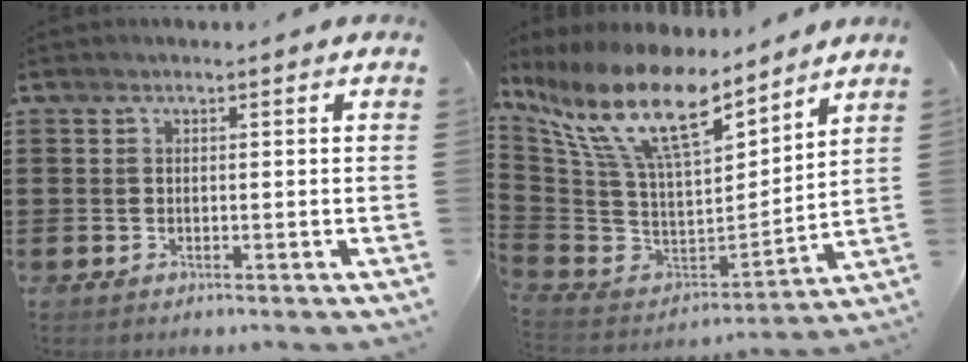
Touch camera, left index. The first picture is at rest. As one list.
[{"total": 16.0, "force": [10.2, 4.9, 11.3], "torque": [-0.266, -0.069, 0.175]}]